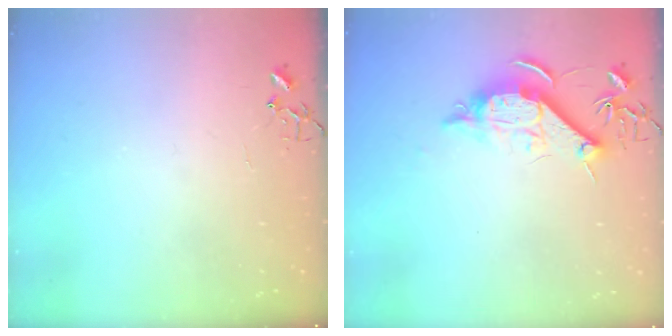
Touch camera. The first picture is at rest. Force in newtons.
{"total": 12.0, "press": 12.0, "slide": 0.6}